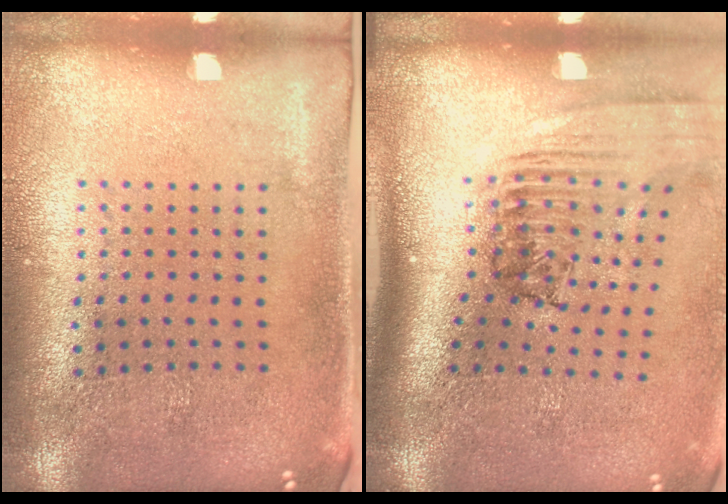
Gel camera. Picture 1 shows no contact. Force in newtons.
{"total": 2.4, "press": 1.6, "slide": 1.7}